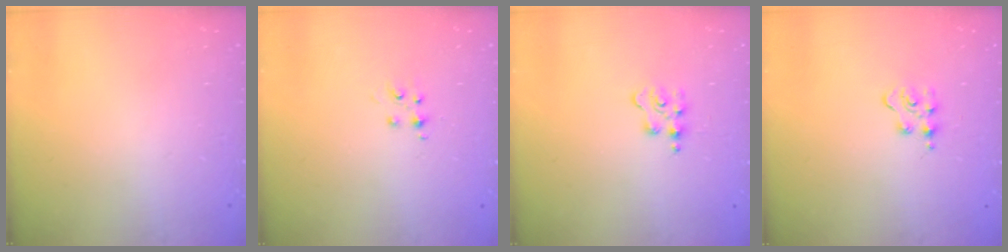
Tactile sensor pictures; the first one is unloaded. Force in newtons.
{"total": 4.3, "press": 4.3, "slide": 0.4}
{"total": 2.7, "press": 2.7, "slide": 0.5}
{"total": 3.5, "press": 3.5, "slide": 0.4}